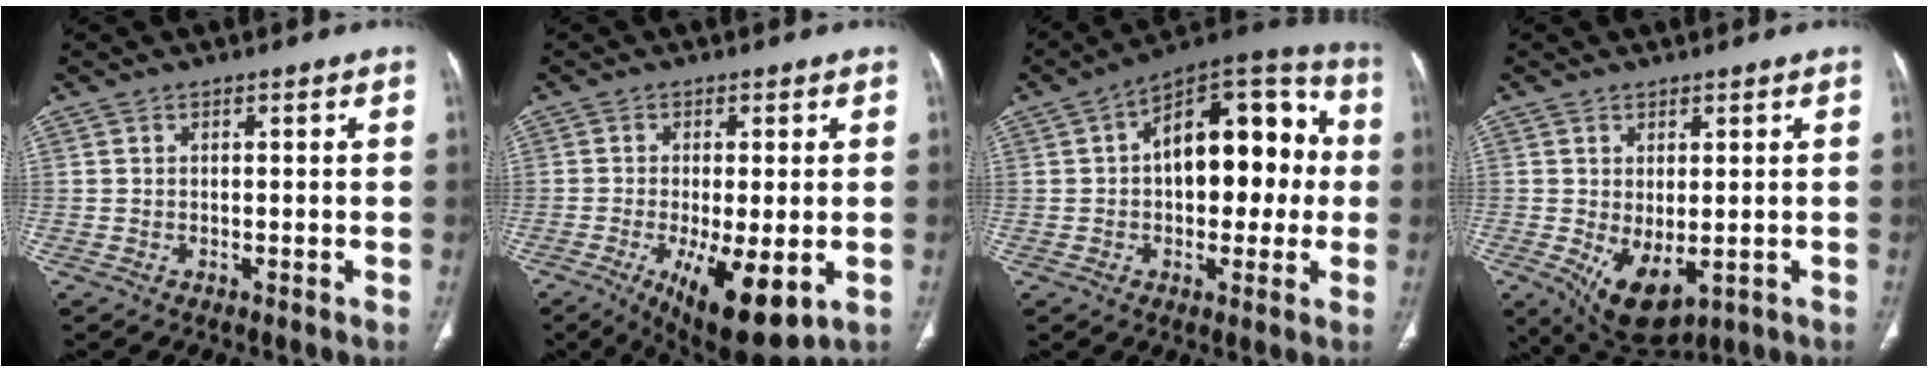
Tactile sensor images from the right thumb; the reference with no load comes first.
{"total": 13.1, "force": [-4.2, 4.5, 11.6], "torque": [-0.183, -0.021, -0.051]}
{"total": 20.0, "force": [1.5, 11.3, 16.5], "torque": [-0.193, 0.045, 0.015]}
{"total": 8.8, "force": [-1.8, 4.7, 7.2], "torque": [-0.110, -0.013, -0.004]}